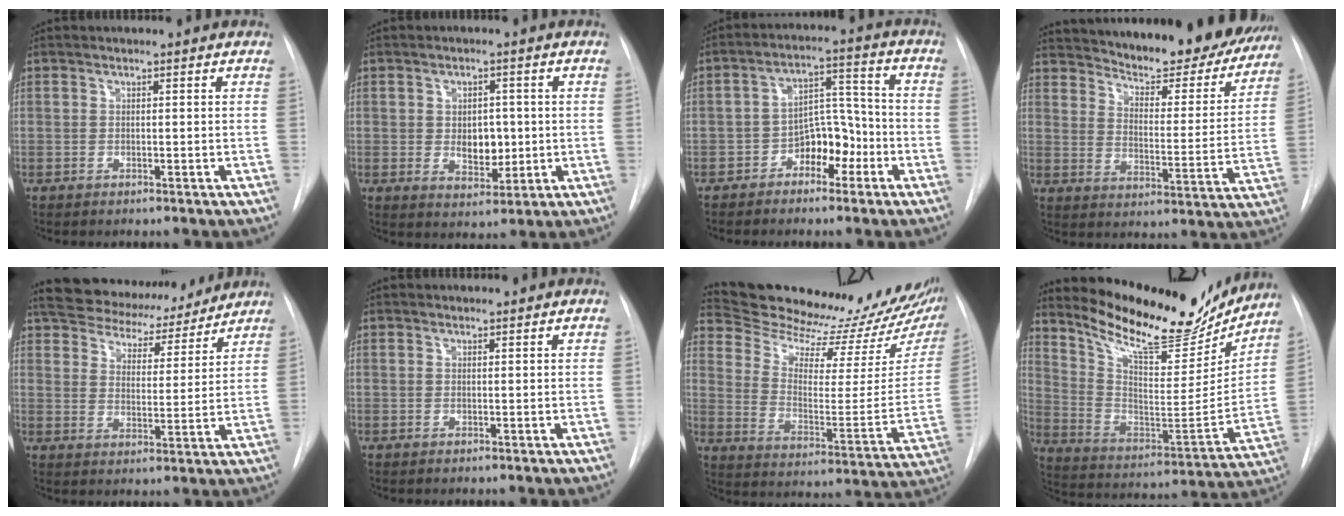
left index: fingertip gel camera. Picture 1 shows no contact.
{"total": 4.9, "force": [-0.6, 3.2, 3.7], "torque": [-0.046, -0.005, -0.001]}
{"total": 7.3, "force": [-4.2, 3.9, 4.4], "torque": [-0.066, 0.025, -0.071]}
{"total": 22.2, "force": [20.2, 5.3, 7.4], "torque": [-0.108, -0.051, 0.257]}
{"total": 16.5, "force": [14.3, 5.9, 5.8], "torque": [-0.103, 0.014, 0.205]}
{"total": 0.0}
{"total": 22.9, "force": [21.4, 3.2, 7.6], "torque": [-0.112, -0.103, 0.288]}
{"total": 20.8, "force": [18.5, 5.0, 8.1], "torque": [-0.137, -0.042, 0.282]}